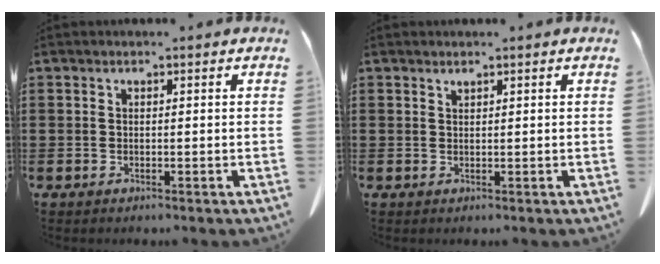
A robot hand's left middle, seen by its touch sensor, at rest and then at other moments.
{"total": 0.6, "force": [0.6, 0.1, 0.1], "torque": [-0.005, -0.001, 0.012]}